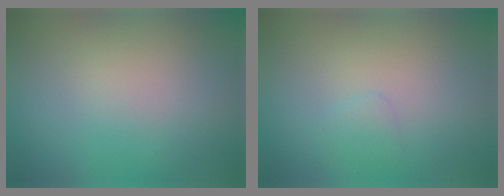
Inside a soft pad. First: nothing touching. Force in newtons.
{"total": 0.8, "press": 0.8, "slide": 0.1}